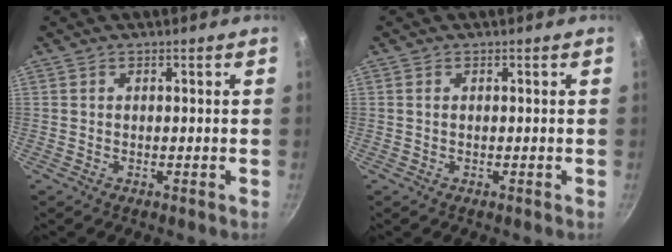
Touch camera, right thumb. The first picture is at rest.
{"total": 0.5, "force": [0.1, 0.3, 0.4], "torque": [-0.008, 0.000, 0.001]}